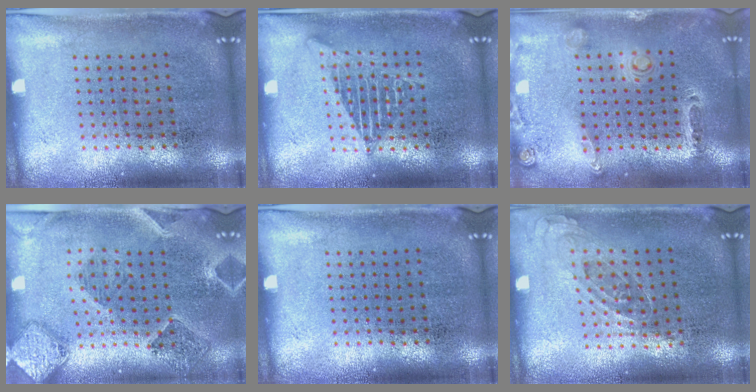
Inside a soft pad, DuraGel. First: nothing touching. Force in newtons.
{"total": 2.4, "press": 2.4, "slide": 0.2}
{"total": 0.6, "press": 0.6, "slide": 0.3}
{"total": 1.5, "press": 1.5, "slide": 0.4}
{"total": 0.0}
{"total": 0.8, "press": 0.7, "slide": 0.5}